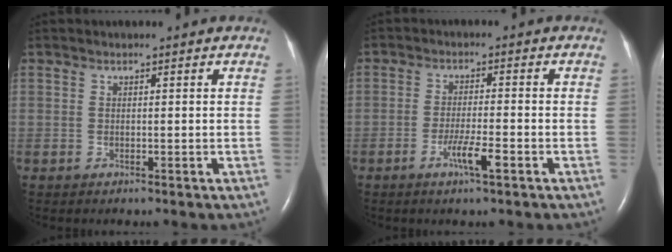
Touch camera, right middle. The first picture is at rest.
{"total": 4.1, "force": [-2.1, 0.0, 3.6], "torque": [-0.070, -0.005, -0.039]}